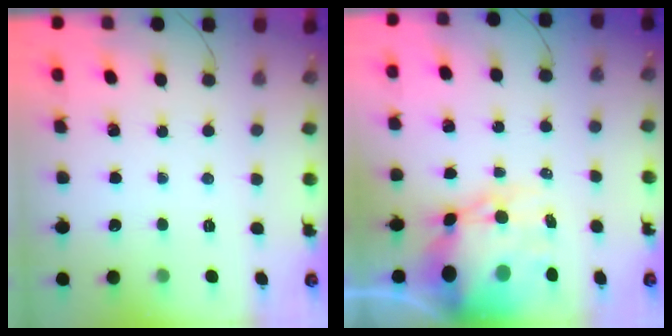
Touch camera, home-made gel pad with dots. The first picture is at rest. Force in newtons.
{"total": 15.7, "press": 15.2, "slide": 3.7}